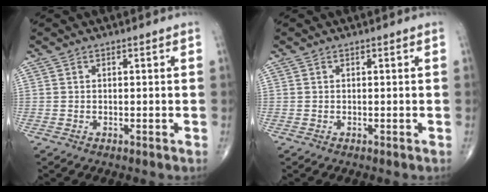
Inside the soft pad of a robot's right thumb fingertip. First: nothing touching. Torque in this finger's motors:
{"motor_torque": [0.00, -0.02, 0.06, 0.03, 0.01]}